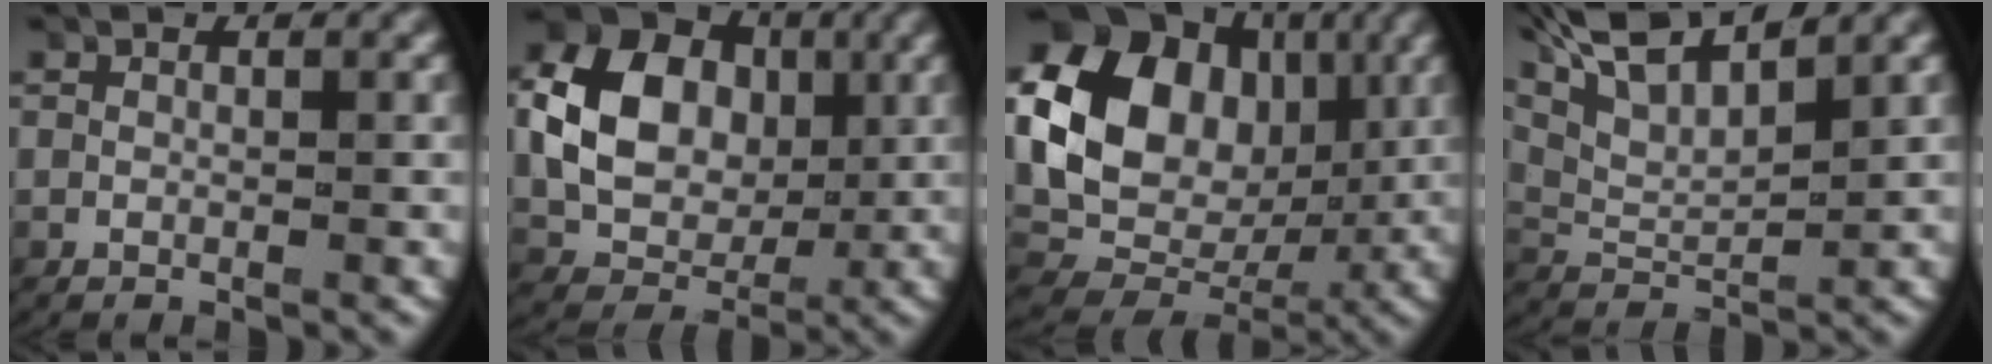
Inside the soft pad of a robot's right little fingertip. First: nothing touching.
{"total": 11.2, "force": [2.0, 9.0, 6.3], "torque": [-0.128, 0.008, 0.025]}
{"total": 17.1, "force": [1.9, 13.9, 9.8], "torque": [-0.216, -0.031, 0.040]}
{"total": 7.9, "force": [4.2, 4.5, 4.9], "torque": [-0.106, 0.000, 0.071]}